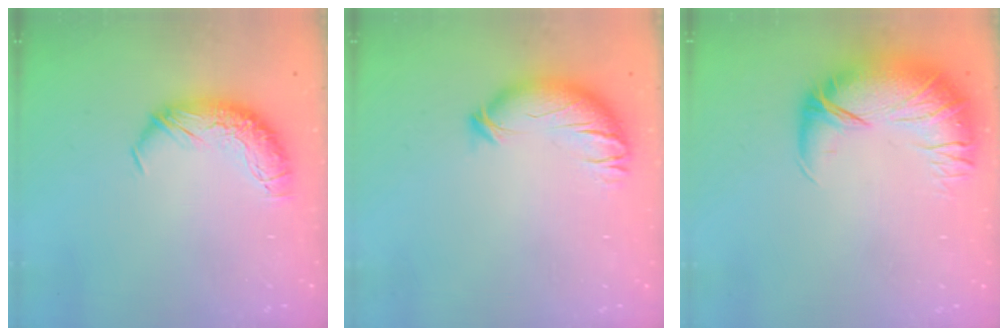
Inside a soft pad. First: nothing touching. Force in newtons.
{"total": 3.7, "press": 2.8, "slide": 2.3}
{"total": 2.9, "press": 0.7, "slide": 2.9}